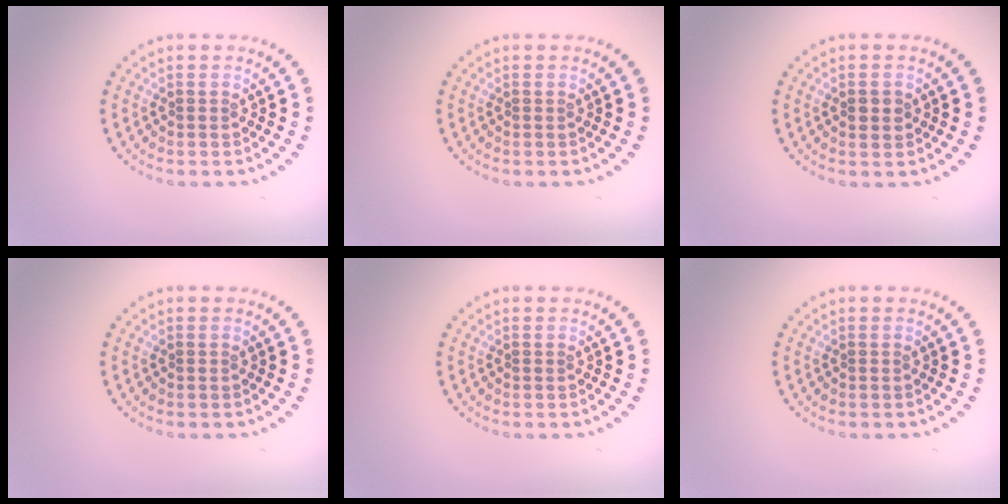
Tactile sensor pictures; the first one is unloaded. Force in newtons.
{"total": 0.0}
{"total": 1.3, "press": 1.3, "slide": 0.1}
{"total": 0.0}
{"total": 0.0}
{"total": 0.0}